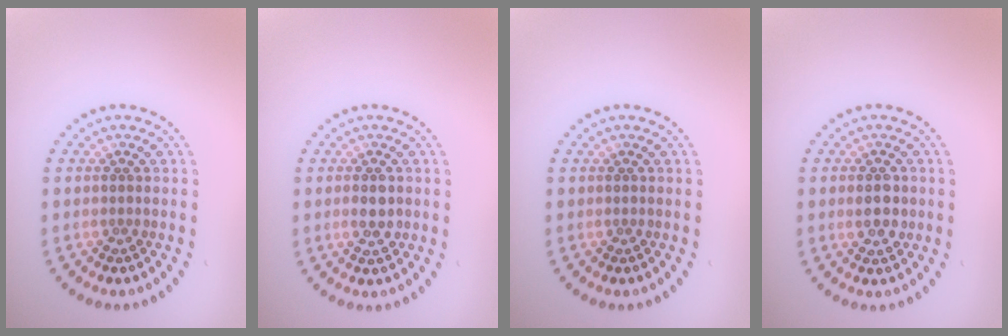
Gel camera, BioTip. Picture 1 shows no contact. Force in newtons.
{"total": 1.6, "press": 1.6, "slide": 0.0}
{"total": 0.0}
{"total": 2.1, "press": 2.1, "slide": 0.1}